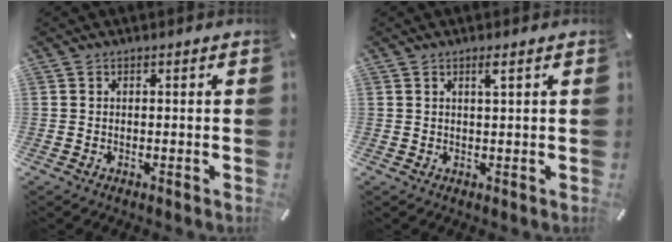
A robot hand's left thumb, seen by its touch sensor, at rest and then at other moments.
{"total": 1.7, "force": [0.9, 0.0, 1.5], "torque": [-0.031, -0.002, 0.015]}